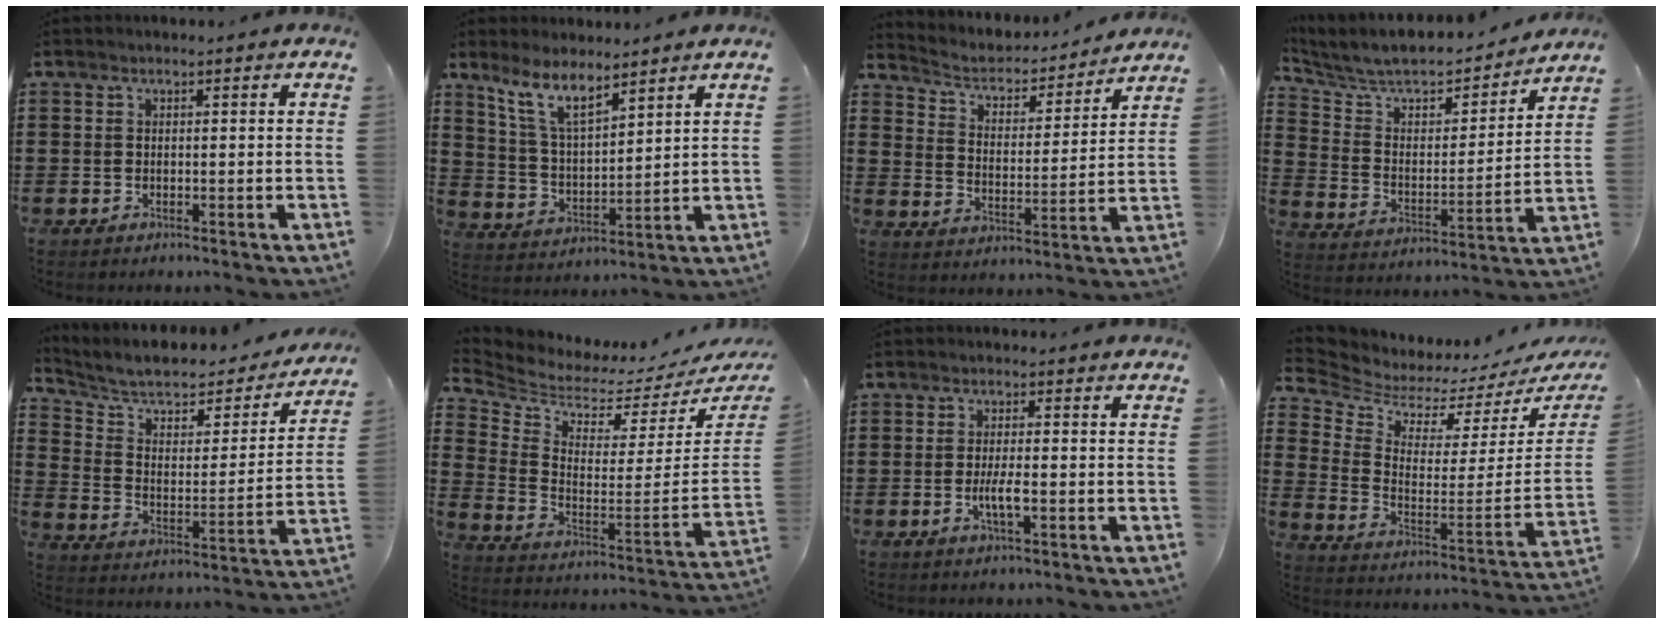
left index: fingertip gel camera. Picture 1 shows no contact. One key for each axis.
{"total": 8.1, "fx": 6.4, "fy": 2.1, "fz": 4.6, "tx": -0.109, "ty": -0.017, "tz": 0.117}
{"total": 3.6, "fx": 3.2, "fy": 1.3, "fz": 0.9, "tx": -0.040, "ty": -0.027, "tz": 0.046}
{"total": 6.3, "fx": 5.6, "fy": 2.3, "fz": 1.8, "tx": -0.068, "ty": -0.040, "tz": 0.091}
{"total": 6.2, "fx": 4.9, "fy": 2.7, "fz": 2.7, "tx": -0.077, "ty": -0.029, "tz": 0.080}
{"total": 3.1, "fx": 3.1, "fy": 0.3, "fz": 0.3, "tx": -0.033, "ty": -0.054, "tz": 0.044}
{"total": 3.4, "fx": -0.9, "fy": 0.6, "fz": 3.2, "tx": -0.061, "ty": -0.005, "tz": -0.018}
{"total": 4.4, "fx": 4.4, "fy": 0.7, "fz": 0.0, "tx": -0.036, "ty": -0.054, "tz": 0.071}